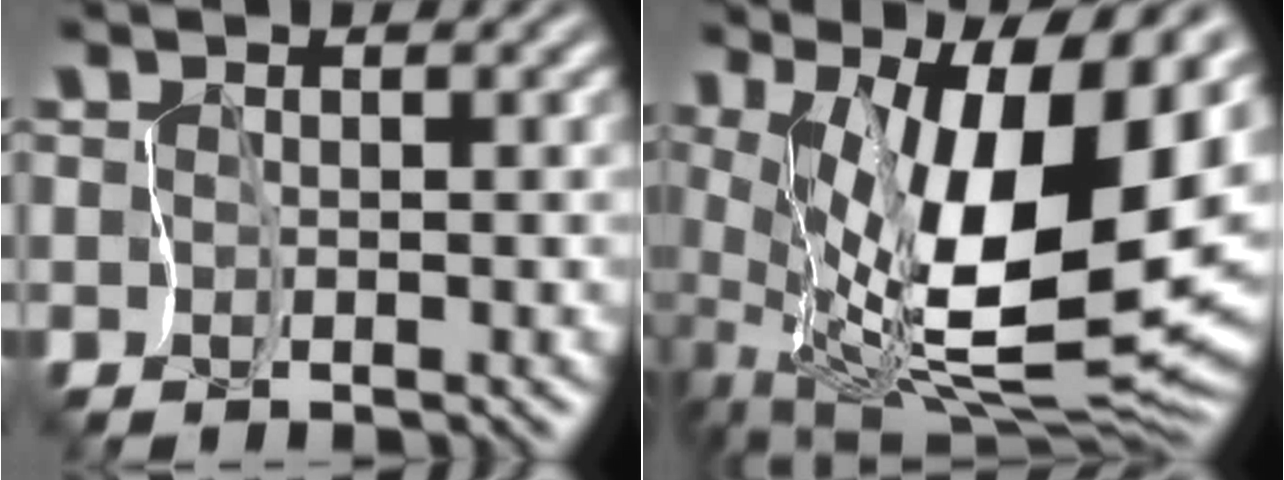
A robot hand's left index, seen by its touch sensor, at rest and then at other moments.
{"total": 14.8, "force": [2.7, 4.7, 13.8], "torque": [-0.221, -0.012, 0.062]}